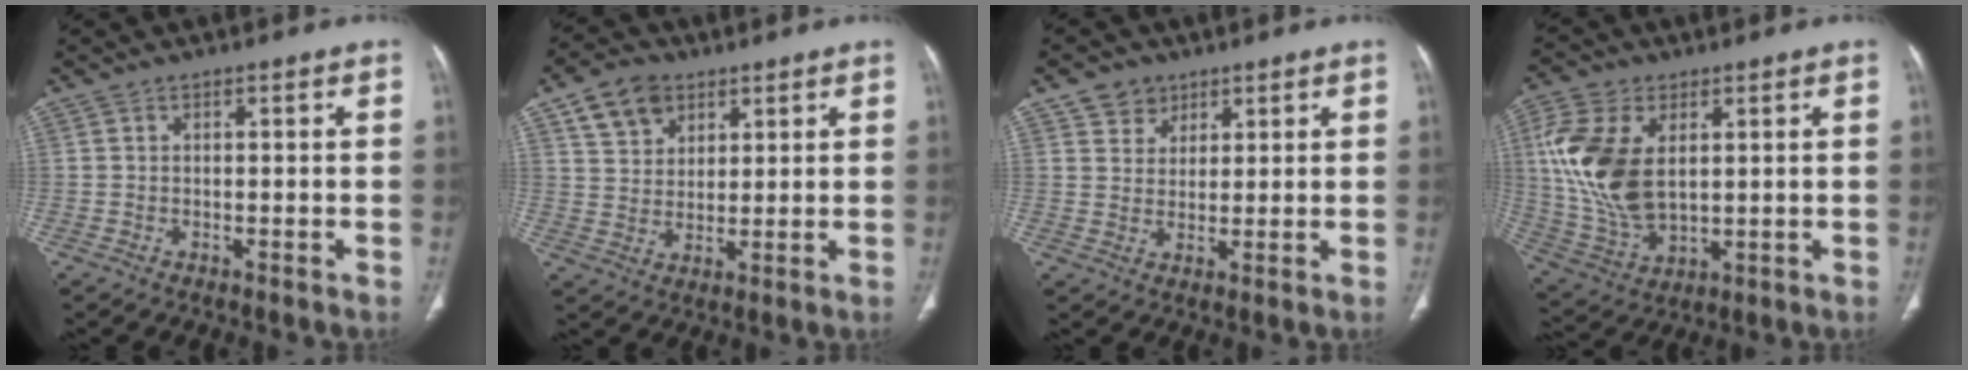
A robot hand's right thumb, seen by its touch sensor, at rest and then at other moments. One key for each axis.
{"total": 8.5, "fx": 4.6, "fy": 6.1, "fz": 3.8, "tx": -0.044, "ty": -0.014, "tz": 0.087}
{"total": 4.8, "fx": 2.9, "fy": 3.7, "fz": 0.9, "tx": 0.005, "ty": -0.018, "tz": 0.052}
{"total": 16.3, "fx": 3.3, "fy": 9.7, "fz": 12.6, "tx": -0.259, "ty": -0.009, "tz": 0.073}